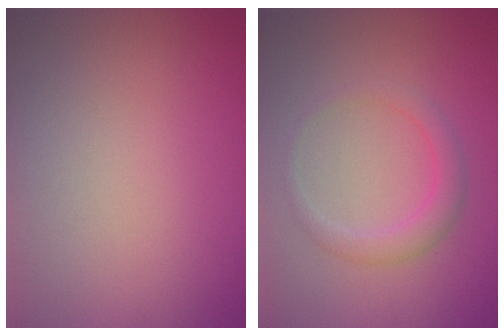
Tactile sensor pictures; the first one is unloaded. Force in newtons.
{"total": 2.3, "press": 2.3, "slide": 0.2}